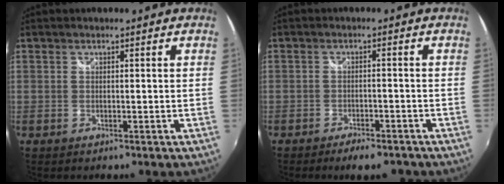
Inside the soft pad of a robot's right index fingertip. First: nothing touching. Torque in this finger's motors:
{"motor_torque": [0.01, 0.05, 0.00, -0.03]}